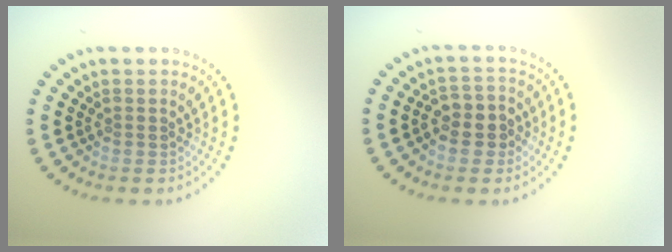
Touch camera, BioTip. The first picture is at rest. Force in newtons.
{"total": 2.9, "press": 2.7, "slide": 0.9}